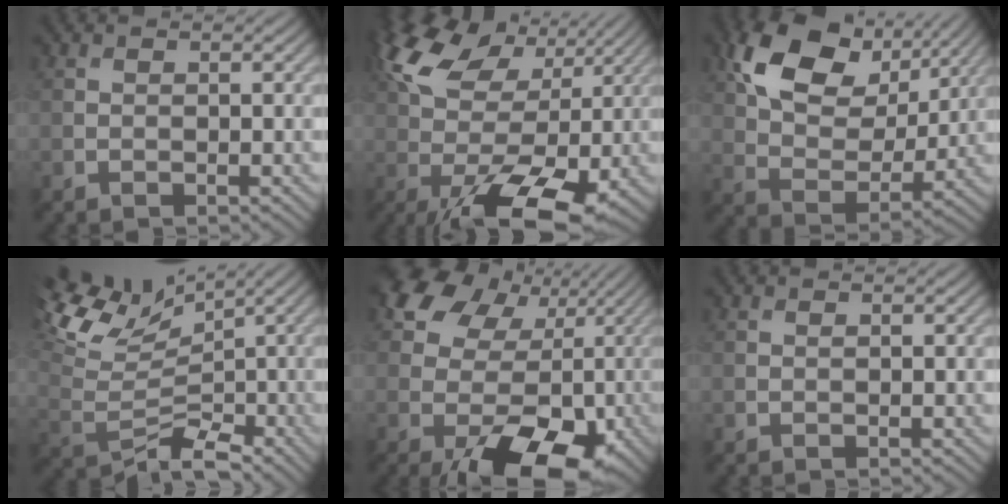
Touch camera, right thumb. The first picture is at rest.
{"total": 16.1, "force": [1.8, 8.8, 13.3], "torque": [-0.250, 0.003, 0.035]}
{"total": 13.2, "force": [6.6, 8.1, 8.1], "torque": [-0.159, 0.003, 0.121]}
{"total": 8.1, "force": [2.6, 4.4, 6.2], "torque": [-0.127, 0.010, 0.045]}
{"total": 16.2, "force": [-1.7, 11.9, 10.9], "torque": [-0.181, -0.028, 0.009]}
{"total": 0.0}